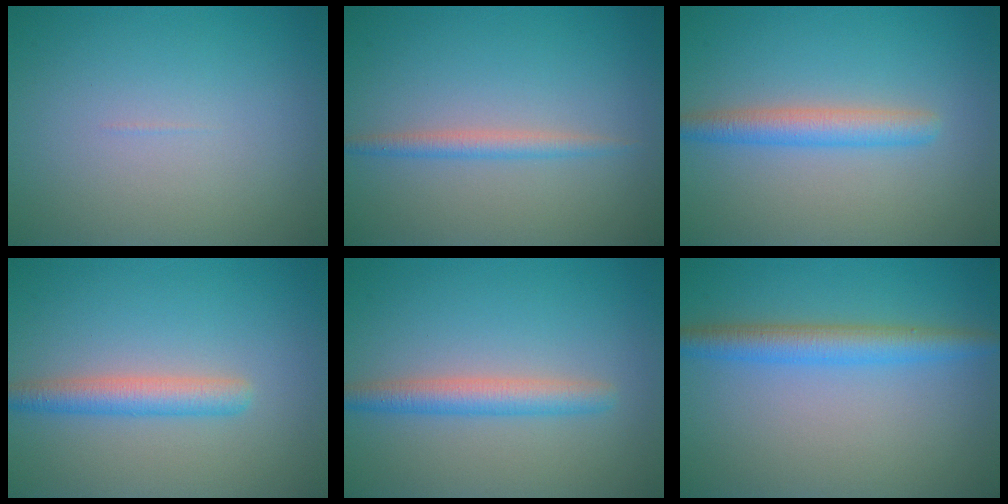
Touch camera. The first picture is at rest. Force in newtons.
{"total": 1.7, "press": 1.7, "slide": 0.0}
{"total": 2.9, "press": 2.9, "slide": 0.0}
{"total": 3.0, "press": 3.0, "slide": 0.1}
{"total": 2.9, "press": 2.9, "slide": 0.1}
{"total": 3.6, "press": 3.6, "slide": 0.0}